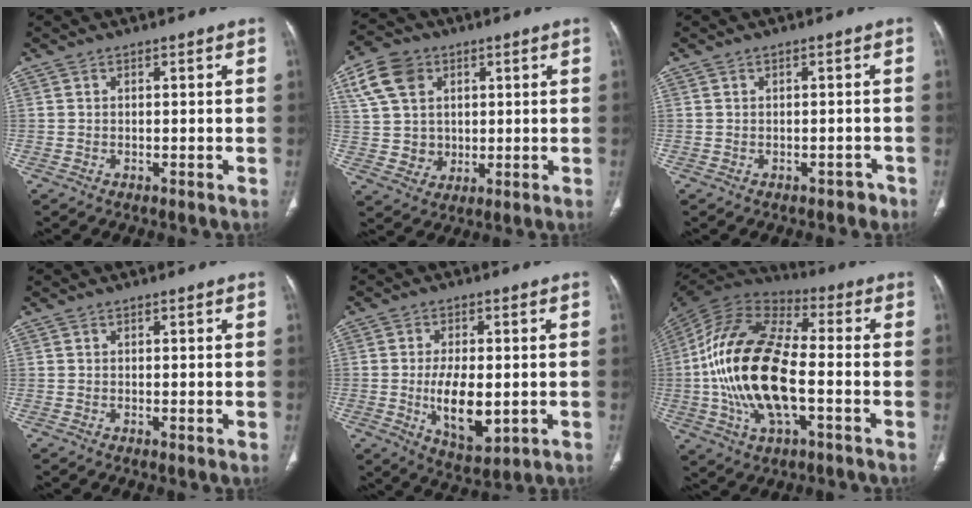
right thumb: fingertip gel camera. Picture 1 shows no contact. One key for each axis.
{"total": 11.9, "fx": 4.2, "fy": 9.7, "fz": 5.5, "tx": -0.088, "ty": -0.003, "tz": 0.085}
{"total": 1.7, "fx": -1.1, "fy": 1.2, "fz": 0.4, "tx": 0.000, "ty": 0.014, "tz": -0.012}
{"total": 0.5, "fx": 0.1, "fy": 0.2, "fz": 0.5, "tx": -0.010, "ty": -0.003, "tz": 0.002}
{"total": 10.4, "fx": -1.4, "fy": 5.2, "fz": 9.0, "tx": -0.140, "ty": -0.014, "tz": -0.013}
{"total": 22.8, "fx": -3.1, "fy": 10.8, "fz": 19.9, "tx": -0.402, "ty": 0.022, "tz": -0.058}